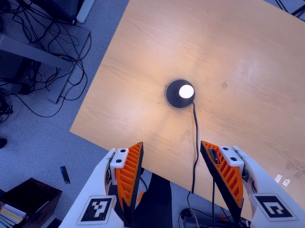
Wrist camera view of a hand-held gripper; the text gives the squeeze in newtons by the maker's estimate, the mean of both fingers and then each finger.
{"total": 0.0}